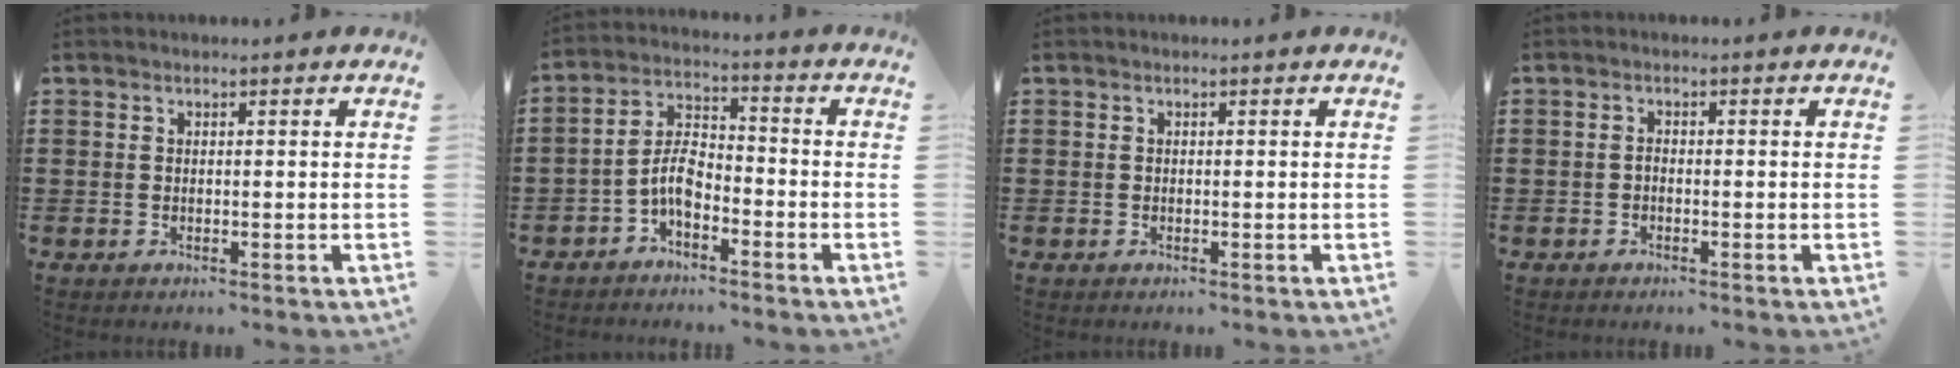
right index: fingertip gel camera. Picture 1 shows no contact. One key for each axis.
{"total": 5.5, "fx": -2.7, "fy": 2.7, "fz": 3.9, "tx": -0.091, "ty": 0.008, "tz": -0.057}
{"total": 0.0}
{"total": 0.8, "fx": -0.6, "fy": 0.3, "fz": 0.4, "tx": -0.011, "ty": -0.003, "tz": -0.010}